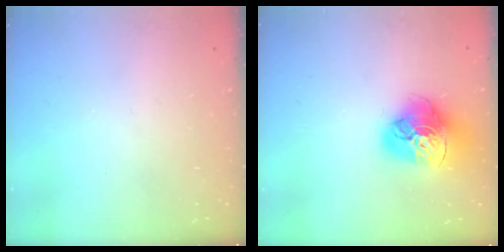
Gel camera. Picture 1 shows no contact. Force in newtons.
{"total": 18.6, "press": 18.5, "slide": 2.1}